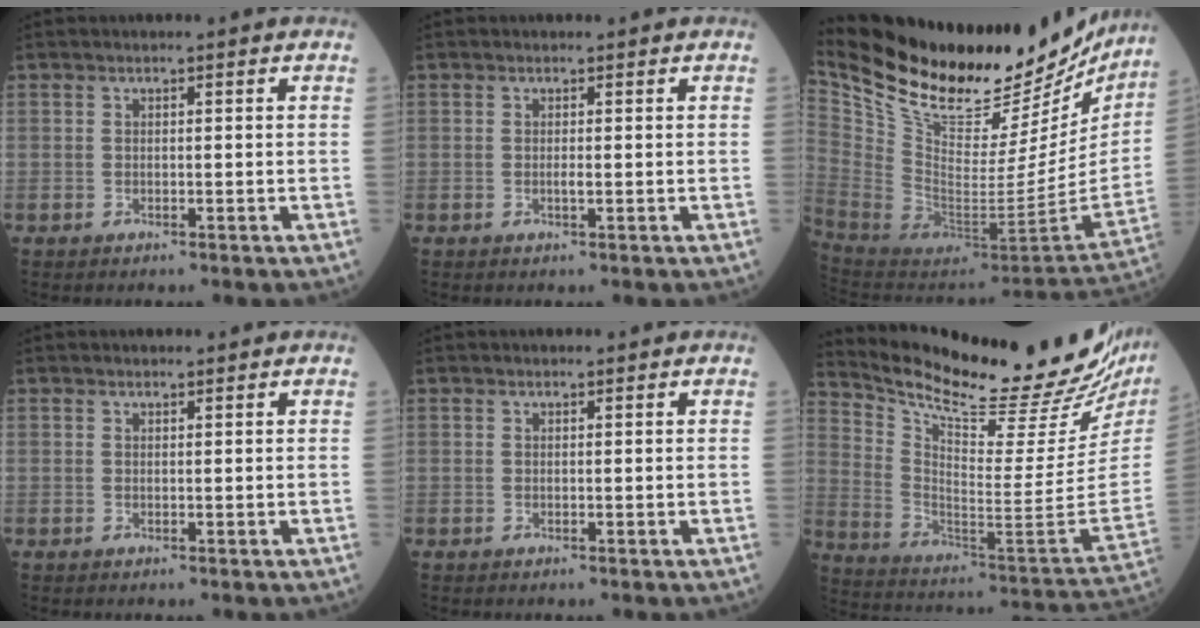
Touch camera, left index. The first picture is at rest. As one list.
[{"total": 0.6, "force": [0.0, 0.1, 0.6], "torque": [-0.014, -0.001, -0.001]}, {"total": 33.5, "force": [28.5, 9.3, 15.0], "torque": [-0.261, -0.061, 0.418]}, {"total": 0.5, "force": [0.5, 0.1, 0.0], "torque": [-0.006, -0.001, 0.008]}, {"total": 0.0}, {"total": 27.8, "force": [24.8, 3.1, 12.3], "torque": [-0.213, -0.101, 0.350]}]